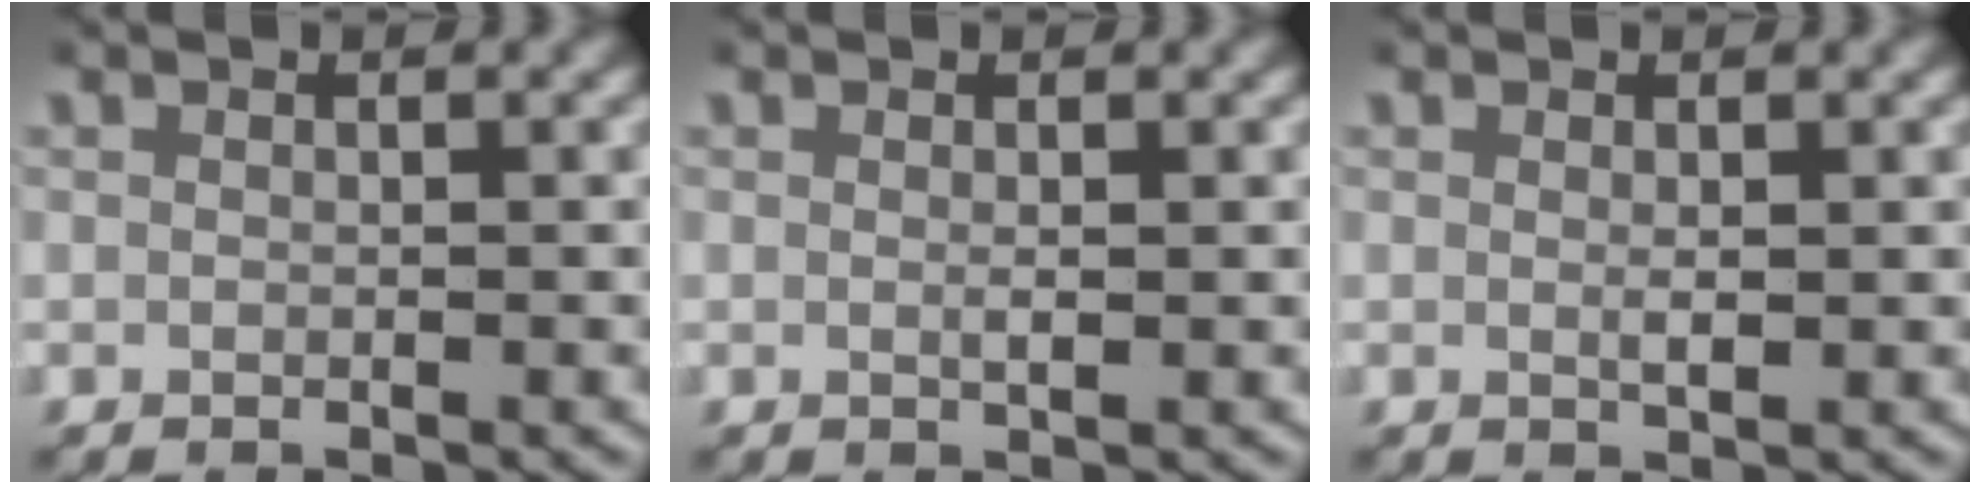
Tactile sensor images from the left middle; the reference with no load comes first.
{"total": 0.6, "force": [0.2, 0.0, 0.6], "torque": [-0.012, -0.004, 0.005]}
{"total": 0.8, "force": [0.3, 0.1, 0.8], "torque": [-0.015, -0.006, 0.007]}